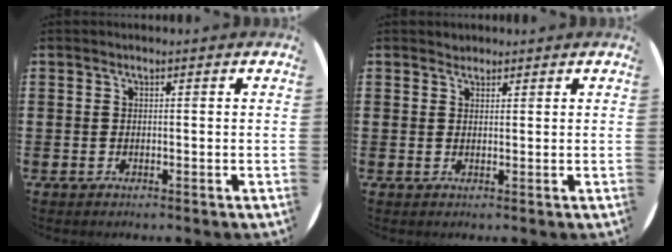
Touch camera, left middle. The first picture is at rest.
{"total": 1.0, "force": [1.0, 0.3, -0.1], "torque": [0.009, -0.001, 0.017]}